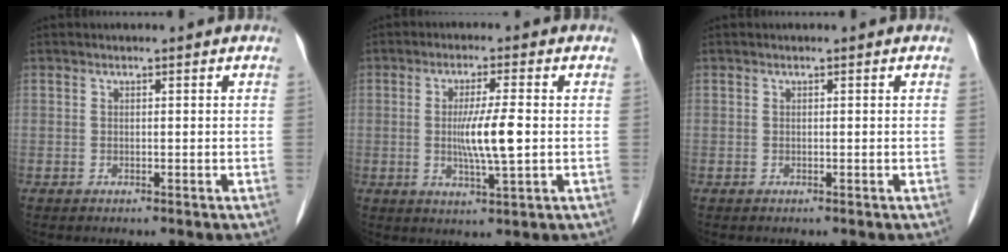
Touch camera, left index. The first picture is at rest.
{"total": 6.5, "force": [-0.2, 0.3, 6.5], "torque": [-0.129, -0.009, -0.004]}
{"total": 0.0}